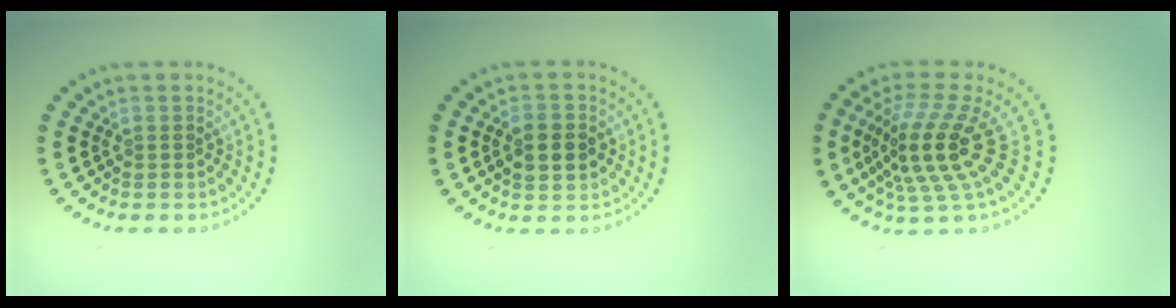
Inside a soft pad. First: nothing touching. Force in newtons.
{"total": 2.9, "press": 2.9, "slide": 0.1}
{"total": 5.1, "press": 3.6, "slide": 3.6}